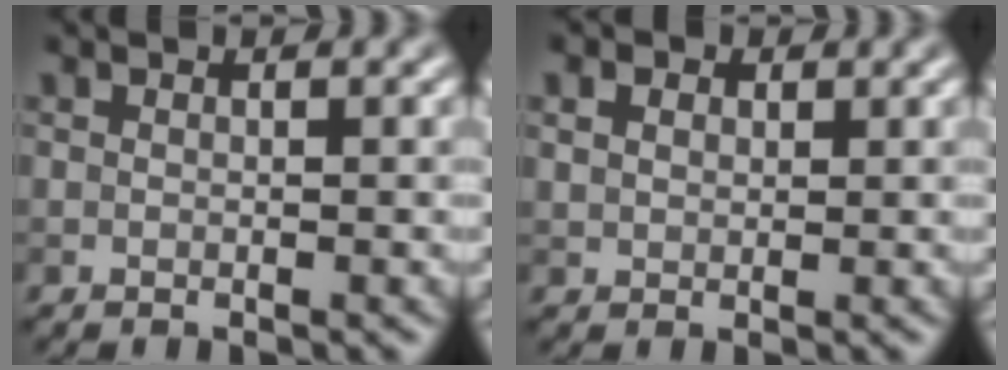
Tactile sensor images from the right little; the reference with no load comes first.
{"total": 2.0, "force": [1.0, 1.5, 0.9], "torque": [-0.021, 0.004, 0.011]}